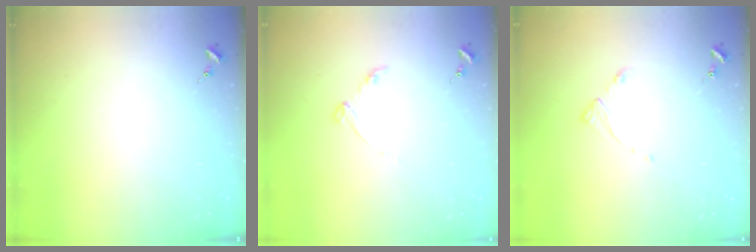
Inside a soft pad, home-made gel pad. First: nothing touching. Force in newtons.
{"total": 4.0, "press": 4.0, "slide": 0.5}
{"total": 3.7, "press": 3.6, "slide": 0.4}